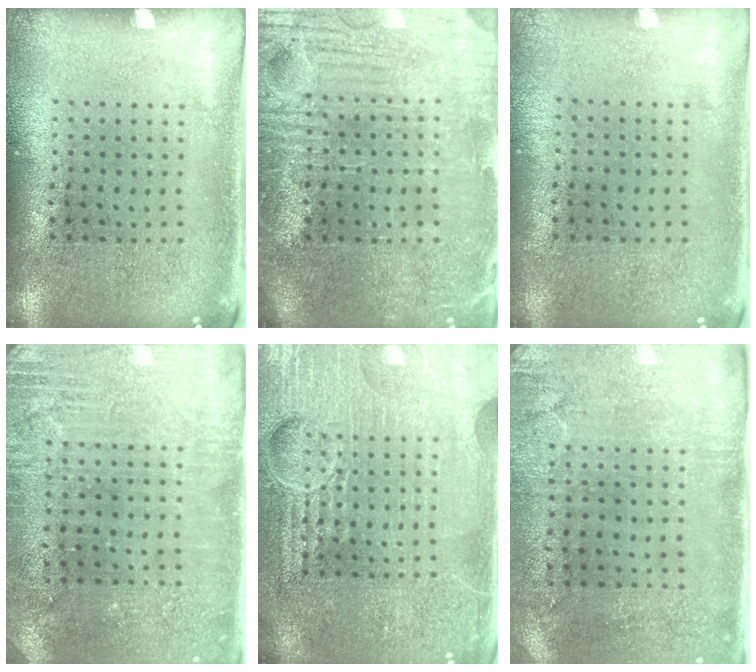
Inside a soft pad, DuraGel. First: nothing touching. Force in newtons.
{"total": 4.0, "press": 3.6, "slide": 1.6}
{"total": 0.0}
{"total": 2.9, "press": 2.8, "slide": 0.4}
{"total": 7.1, "press": 7.1, "slide": 0.8}
{"total": 2.9, "press": 2.3, "slide": 1.7}